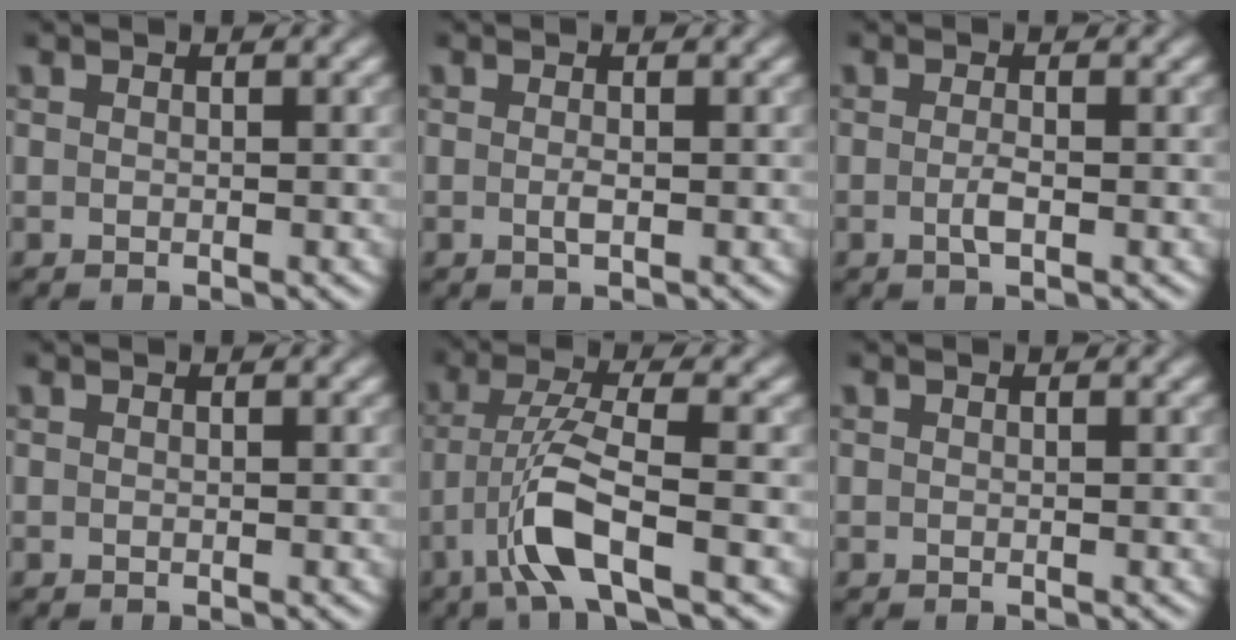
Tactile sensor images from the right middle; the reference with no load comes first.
{"total": 0.9, "force": [-0.1, 0.2, 0.9], "torque": [-0.019, -0.003, -0.003]}
{"total": 1.4, "force": [-0.3, 0.3, 1.3], "torque": [-0.026, -0.002, -0.008]}
{"total": 0.0}
{"total": 5.5, "force": [-2.7, 1.0, 4.7], "torque": [-0.097, 0.005, -0.060]}
{"total": 0.0}